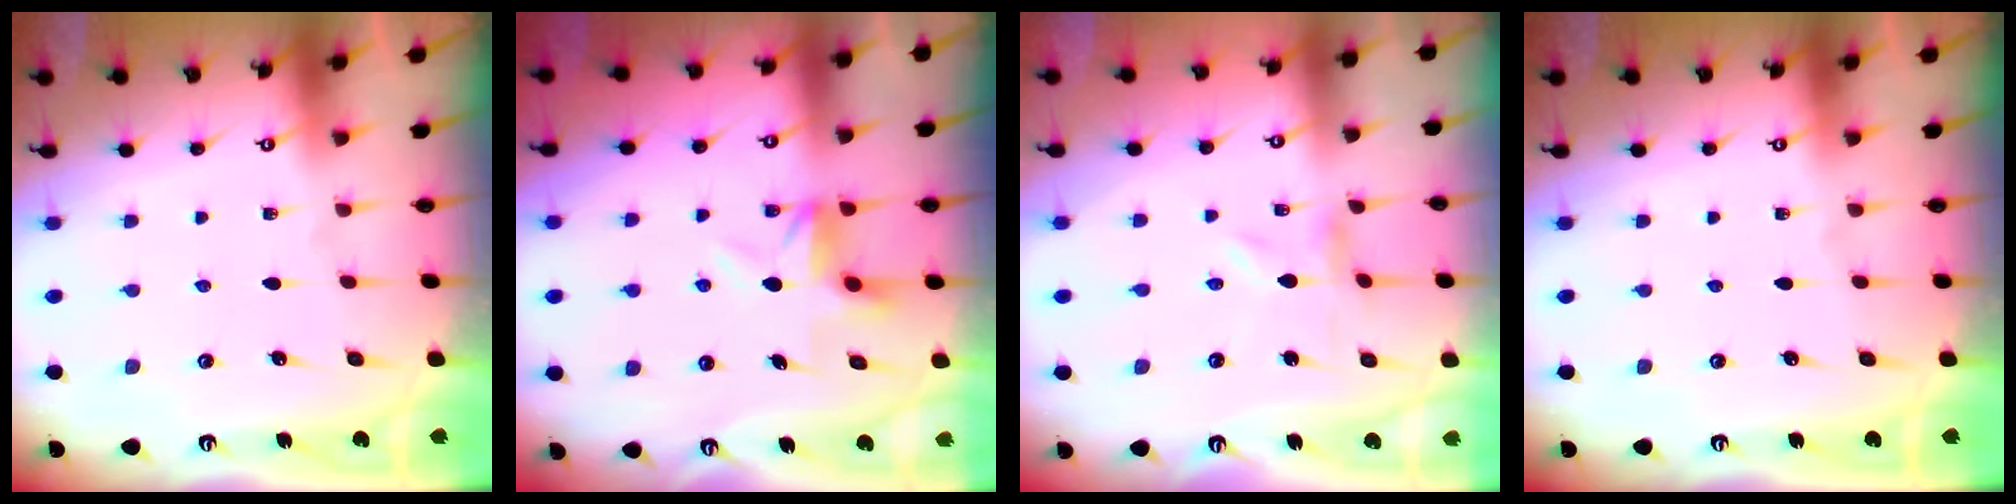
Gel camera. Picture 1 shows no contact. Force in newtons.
{"total": 5.6, "press": 5.6, "slide": 0.2}
{"total": 0.0}
{"total": 0.0}